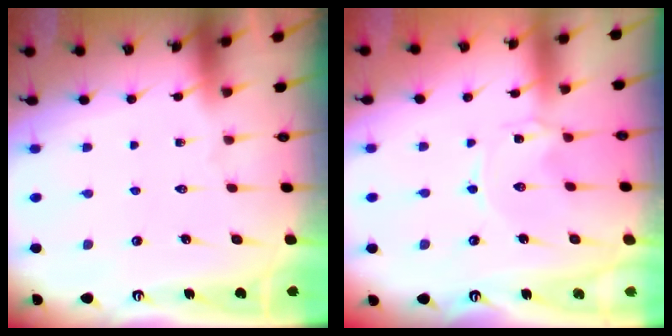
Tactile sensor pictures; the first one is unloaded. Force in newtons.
{"total": 0.0}